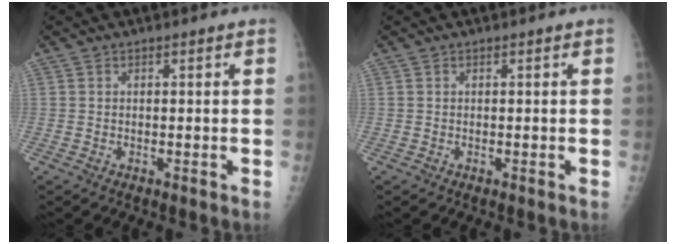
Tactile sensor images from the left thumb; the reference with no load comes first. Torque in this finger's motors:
{"motor_torque": [-0.10, 0.05, -0.06, -0.06, 0.00]}